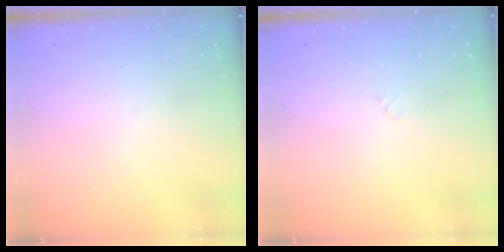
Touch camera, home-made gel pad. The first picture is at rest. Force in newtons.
{"total": 2.7, "press": 2.7, "slide": 0.3}